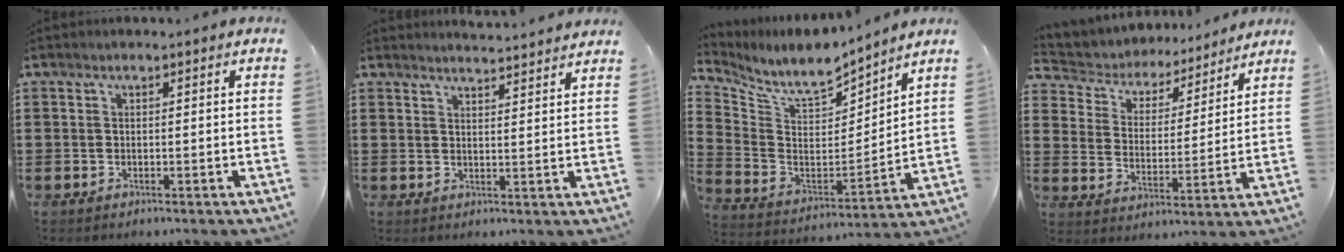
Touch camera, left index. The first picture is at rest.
{"total": 3.0, "force": [2.9, -0.4, 0.0], "torque": [-0.008, -0.014, 0.054]}
{"total": 8.0, "force": [7.2, 1.9, 2.9], "torque": [-0.093, -0.054, 0.123]}
{"total": 4.9, "force": [4.8, 1.0, 0.2], "torque": [-0.034, -0.039, 0.077]}